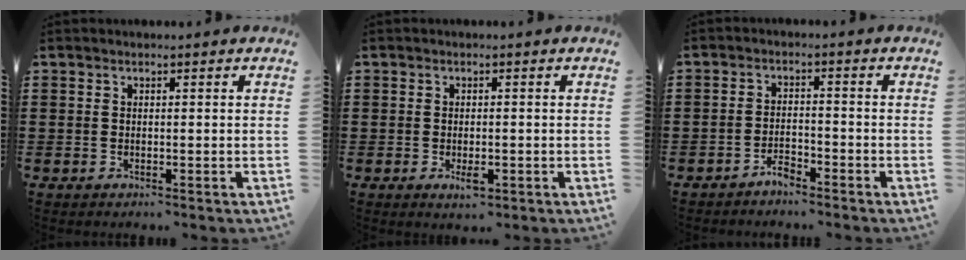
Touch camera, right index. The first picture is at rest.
{"total": 2.0, "force": [-0.7, 0.8, 1.7], "torque": [-0.032, -0.002, -0.012]}
{"total": 2.6, "force": [-2.5, 0.5, 0.8], "torque": [-0.020, 0.006, -0.050]}